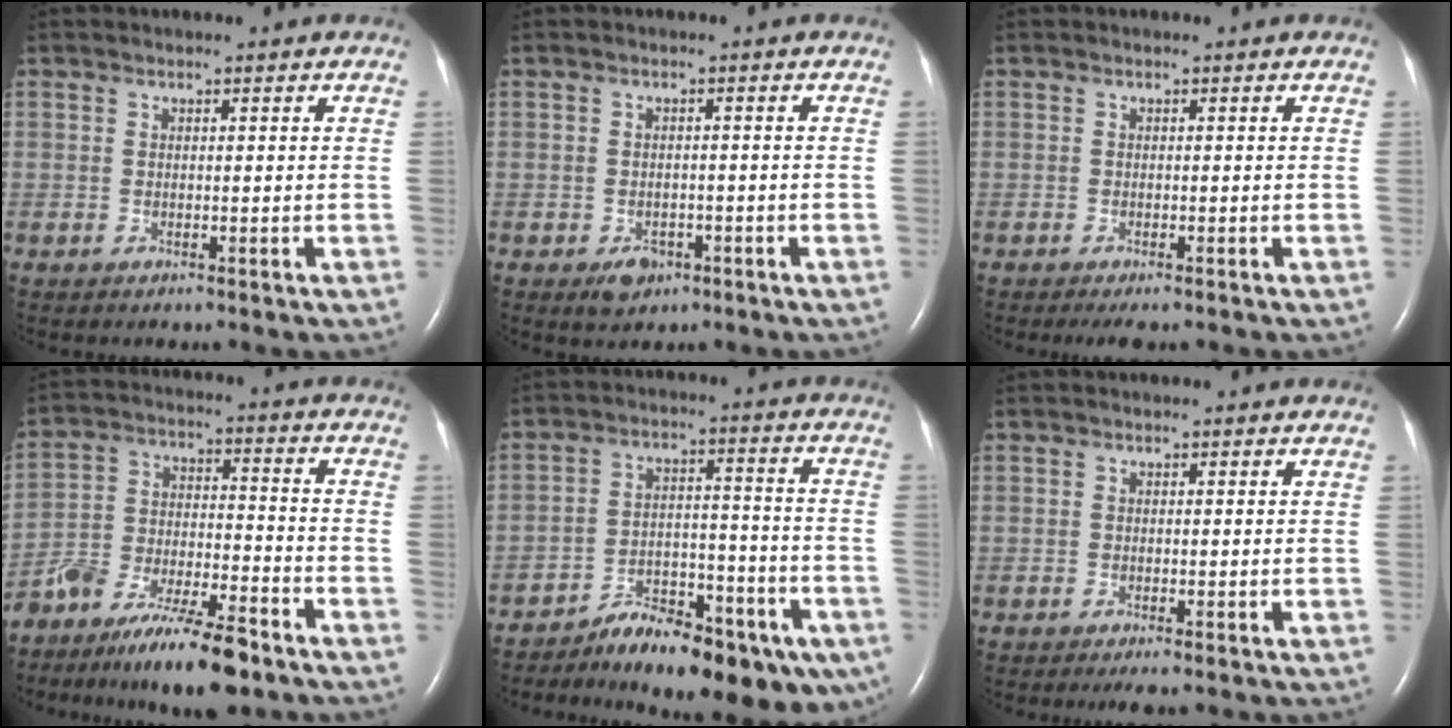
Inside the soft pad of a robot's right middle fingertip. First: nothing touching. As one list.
[{"total": 3.0, "force": [-1.7, 2.1, 1.3], "torque": [-0.020, 0.002, -0.018]}, {"total": 2.6, "force": [-2.0, 0.7, 1.6], "torque": [-0.021, -0.007, -0.026]}, {"total": 15.6, "force": [-12.6, 2.6, 8.8], "torque": [-0.170, -0.011, -0.222]}, {"total": 15.8, "force": [-11.2, 5.0, 10.0], "torque": [-0.112, 0.034, -0.165]}, {"total": 1.6, "force": [-1.1, 0.1, 1.1], "torque": [-0.021, -0.007, -0.018]}]